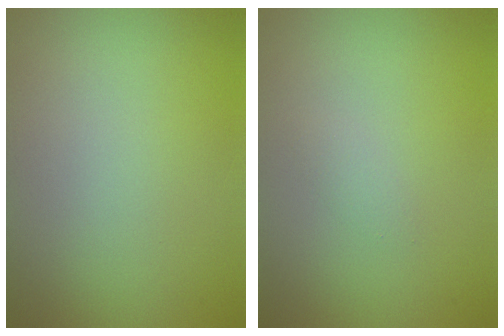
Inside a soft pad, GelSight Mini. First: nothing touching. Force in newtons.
{"total": 0.7, "press": 0.7, "slide": 0.0}